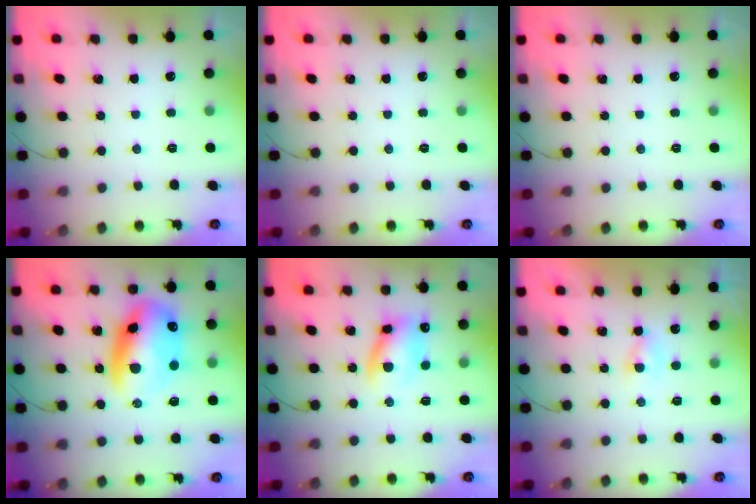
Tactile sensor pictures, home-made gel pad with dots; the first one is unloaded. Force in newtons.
{"total": 0.0}
{"total": 0.0}
{"total": 16.4, "press": 16.1, "slide": 3.5}
{"total": 11.3, "press": 11.0, "slide": 2.4}
{"total": 1.3, "press": 1.1, "slide": 0.8}